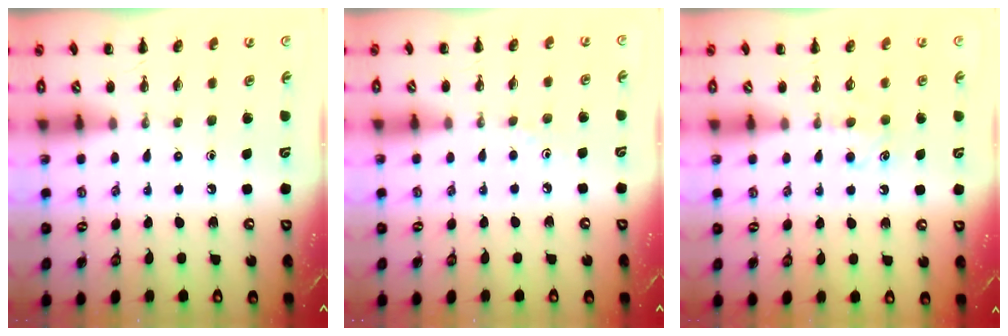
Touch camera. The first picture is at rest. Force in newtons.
{"total": 2.2, "press": 2.1, "slide": 0.9}
{"total": 5.1, "press": 5.0, "slide": 1.2}